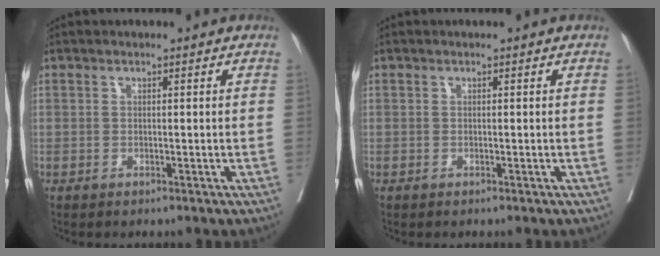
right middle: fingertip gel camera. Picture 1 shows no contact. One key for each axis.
{"total": 0.0}